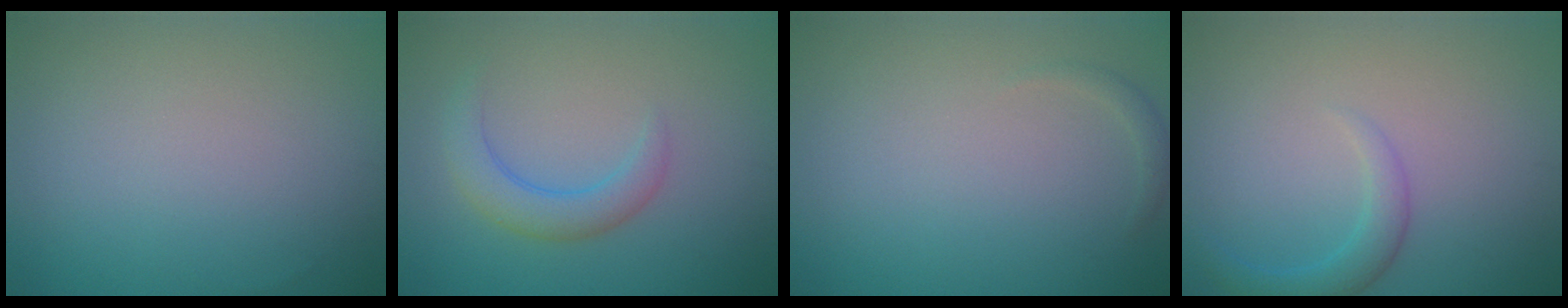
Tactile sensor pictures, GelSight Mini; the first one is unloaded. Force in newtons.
{"total": 2.9, "press": 2.9, "slide": 0.3}
{"total": 0.7, "press": 0.7, "slide": 0.1}
{"total": 2.2, "press": 2.2, "slide": 0.1}